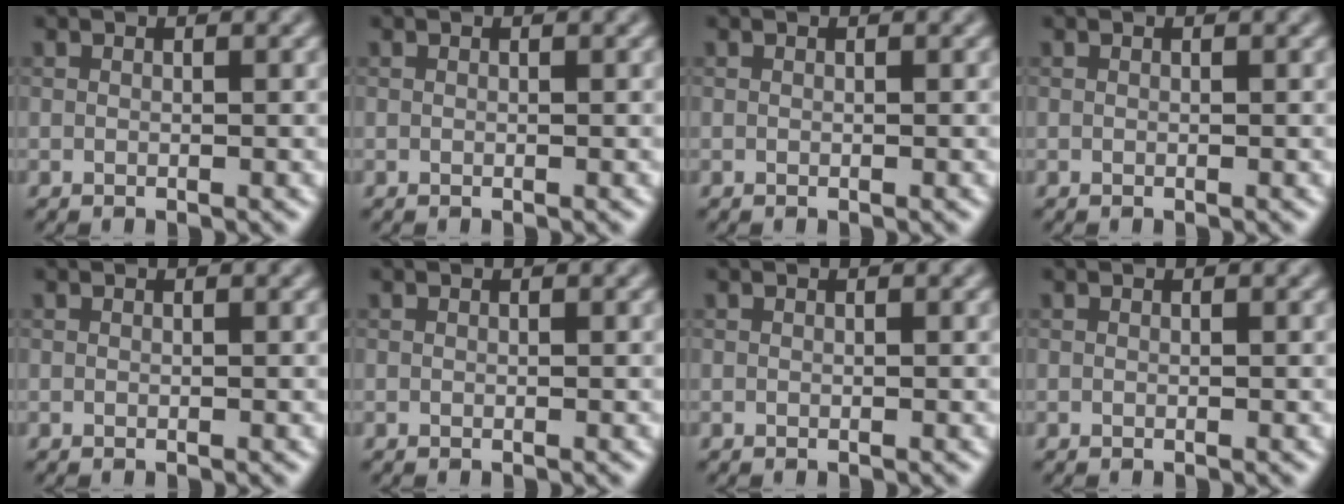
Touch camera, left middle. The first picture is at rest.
{"total": 0.0}
{"total": 0.0}
{"total": 0.0}
{"total": 0.0}
{"total": 0.0}
{"total": 0.0}
{"total": 0.0}